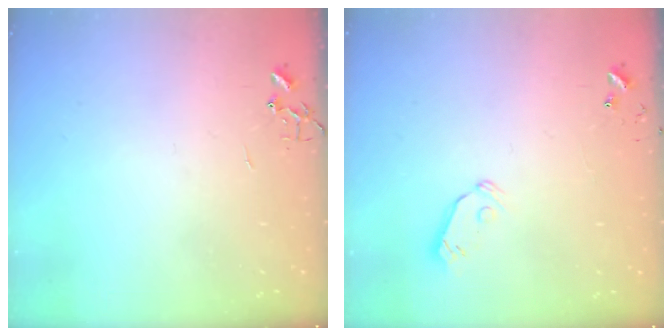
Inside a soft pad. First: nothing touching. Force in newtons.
{"total": 5.4, "press": 5.3, "slide": 0.9}